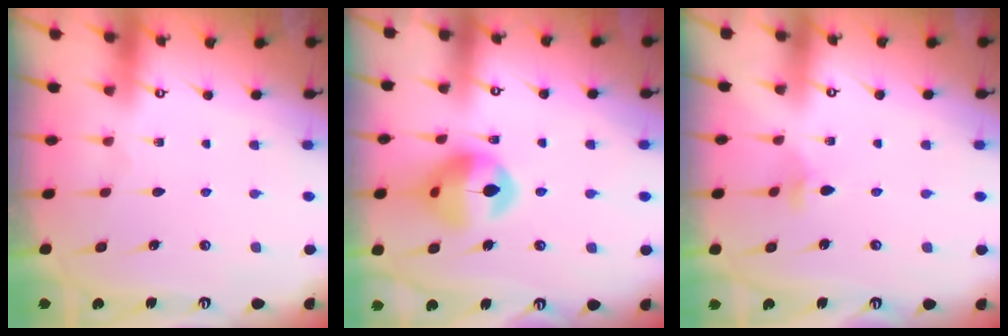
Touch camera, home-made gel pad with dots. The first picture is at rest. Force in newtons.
{"total": 14.1, "press": 14.0, "slide": 1.5}
{"total": 3.0, "press": 2.9, "slide": 0.7}